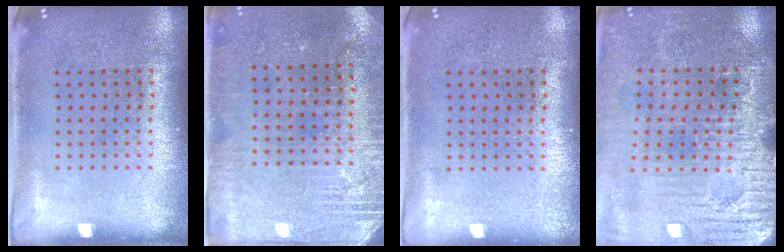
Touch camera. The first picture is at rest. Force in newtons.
{"total": 2.9, "press": 2.8, "slide": 0.6}
{"total": 0.0}
{"total": 3.7, "press": 3.7, "slide": 0.1}